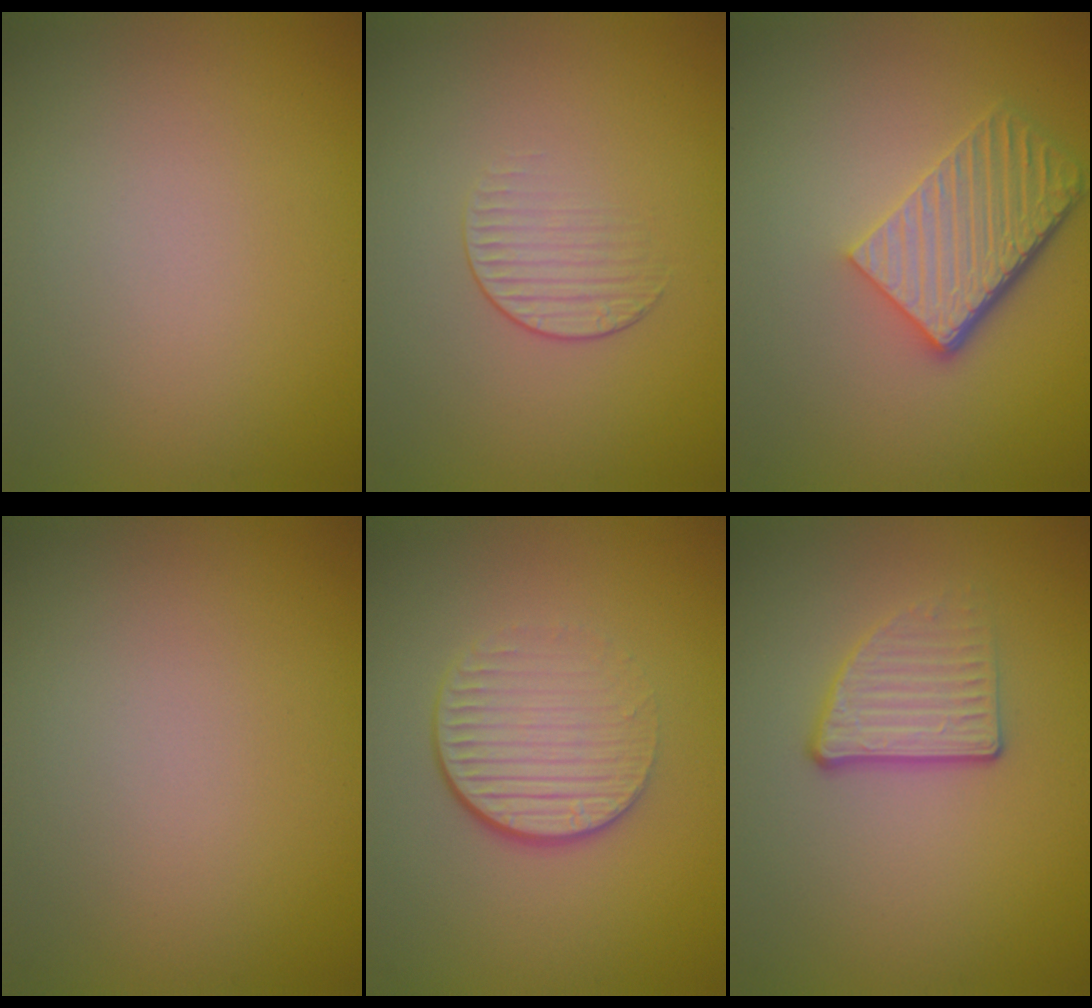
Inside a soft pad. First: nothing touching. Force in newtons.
{"total": 1.5, "press": 0.7, "slide": 1.3}
{"total": 5.4, "press": 3.8, "slide": 3.8}
{"total": 0.0}
{"total": 4.6, "press": 2.8, "slide": 3.6}
{"total": 3.0, "press": 2.3, "slide": 1.9}